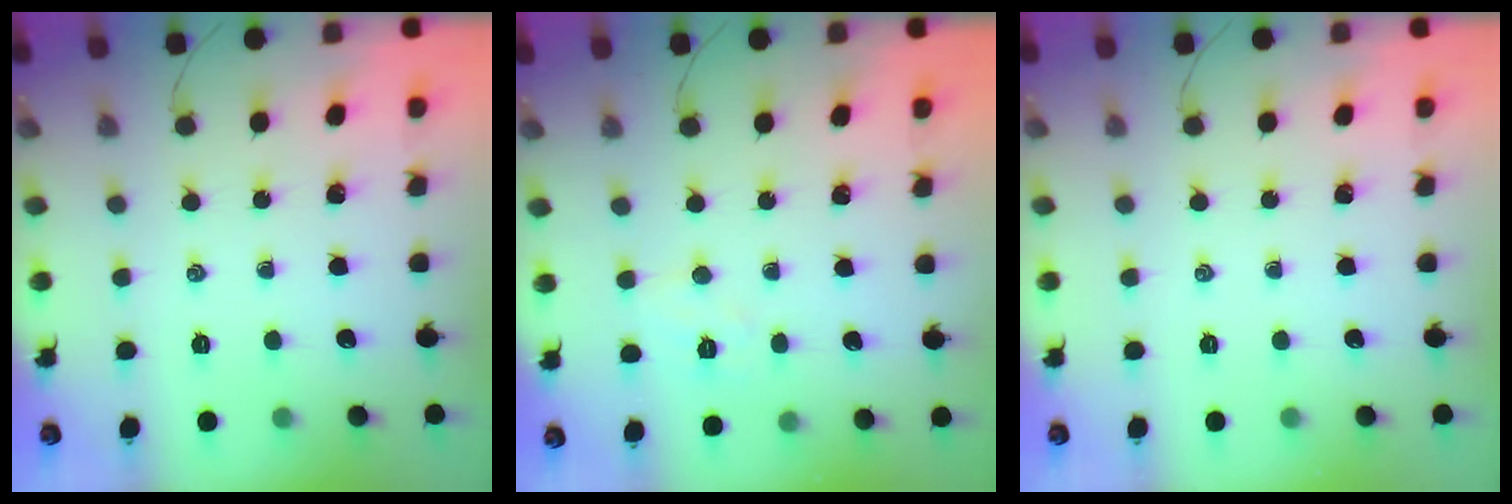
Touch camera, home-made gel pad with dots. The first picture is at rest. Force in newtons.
{"total": 5.9, "press": 5.8, "slide": 1.1}
{"total": 0.0}